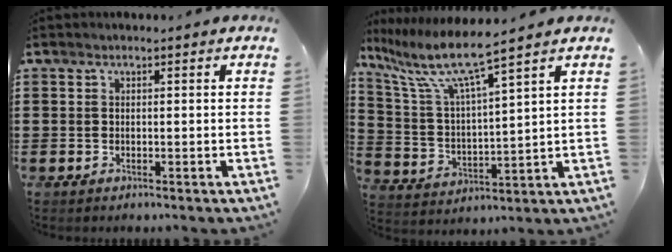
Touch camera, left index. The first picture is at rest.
{"total": 7.9, "force": [6.4, 0.1, 4.8], "torque": [-0.122, -0.043, 0.103]}